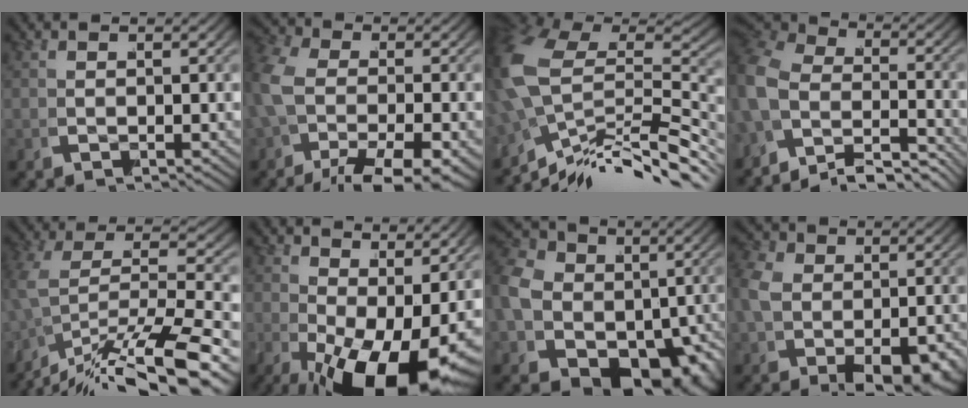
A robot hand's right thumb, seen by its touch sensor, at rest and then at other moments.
{"total": 5.8, "force": [-2.7, 3.0, 4.2], "torque": [-0.090, -0.021, -0.034]}
{"total": 13.1, "force": [-3.6, 8.5, 9.2], "torque": [-0.169, -0.018, -0.049]}
{"total": 8.8, "force": [-4.5, 5.8, 4.9], "torque": [-0.092, -0.031, -0.070]}
{"total": 10.1, "force": [-5.6, 4.7, 7.0], "torque": [-0.134, -0.038, -0.058]}
{"total": 10.3, "force": [-2.1, 4.8, 8.9], "torque": [-0.128, -0.040, -0.008]}
{"total": 16.3, "force": [-3.4, 12.6, 9.7], "torque": [-0.198, -0.067, -0.036]}
{"total": 6.0, "force": [-1.6, 4.1, 4.1], "torque": [-0.080, -0.035, -0.013]}